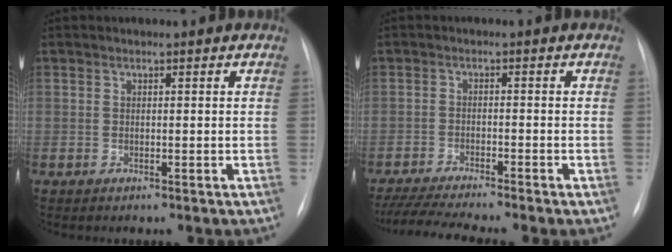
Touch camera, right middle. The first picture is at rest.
{"total": 9.1, "force": [-8.1, -0.8, 4.2], "torque": [-0.068, -0.020, -0.134]}